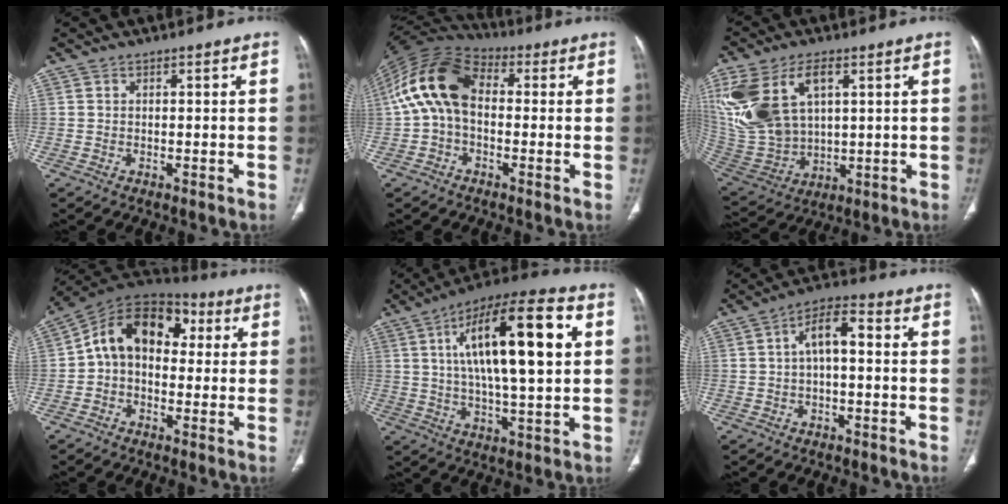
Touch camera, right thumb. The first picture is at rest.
{"total": 14.2, "force": [0.6, 9.3, 10.7], "torque": [-0.205, 0.039, -0.003]}
{"total": 21.0, "force": [6.8, 12.6, 15.4], "torque": [-0.343, -0.015, 0.146]}
{"total": 14.6, "force": [1.9, 10.2, 10.3], "torque": [-0.135, 0.048, 0.018]}
{"total": 21.7, "force": [5.1, 6.7, 20.0], "torque": [-0.322, 0.011, 0.078]}
{"total": 7.2, "force": [0.6, 3.2, 6.4], "torque": [-0.107, 0.029, 0.001]}